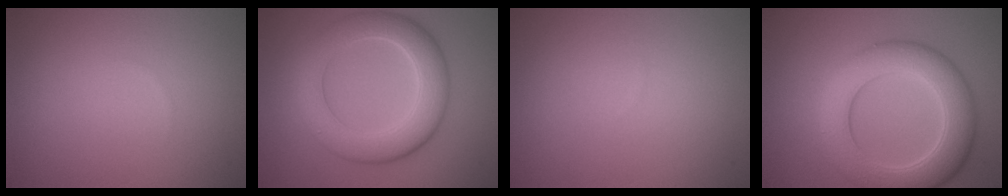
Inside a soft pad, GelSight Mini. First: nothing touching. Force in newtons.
{"total": 6.6, "press": 6.6, "slide": 0.4}
{"total": 0.0}
{"total": 7.7, "press": 7.7, "slide": 0.3}